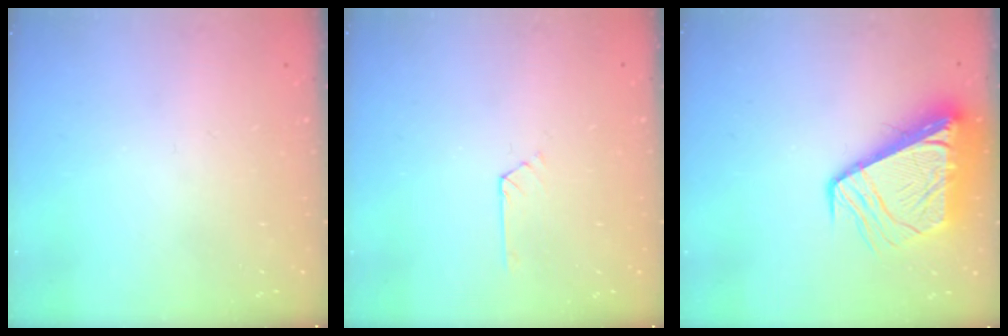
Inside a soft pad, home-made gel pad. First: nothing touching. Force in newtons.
{"total": 2.7, "press": 2.7, "slide": 0.4}
{"total": 11.8, "press": 11.7, "slide": 1.5}